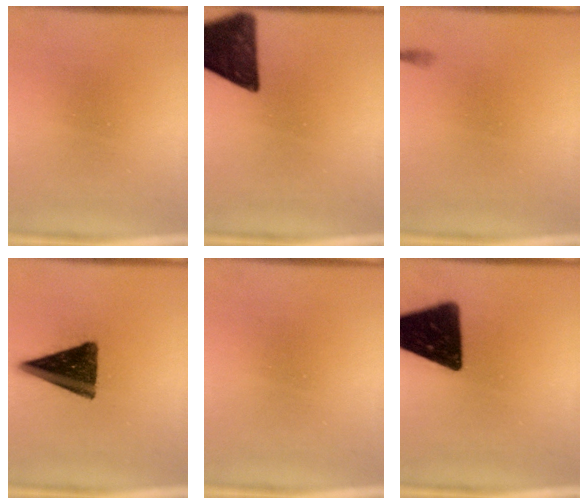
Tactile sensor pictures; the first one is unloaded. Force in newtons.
{"total": 13.8}
{"total": 0.5}
{"total": 14.2}
{"total": 0.0}
{"total": 17.2}